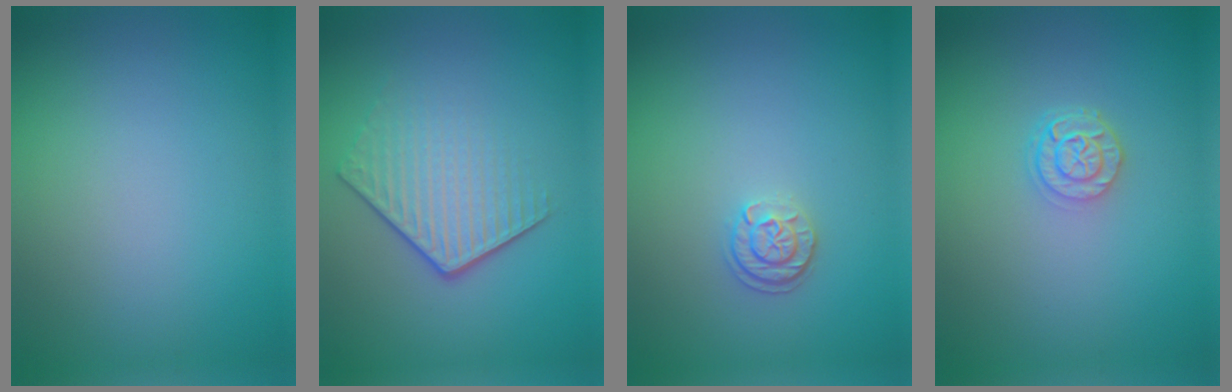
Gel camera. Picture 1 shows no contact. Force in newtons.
{"total": 4.4, "press": 2.9, "slide": 3.3}
{"total": 1.7, "press": 1.6, "slide": 0.7}
{"total": 2.3, "press": 1.9, "slide": 1.4}